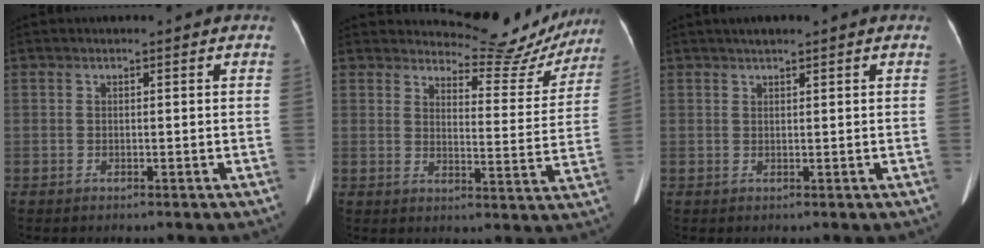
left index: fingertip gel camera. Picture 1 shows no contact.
{"total": 12.3, "force": [12.0, 2.8, 0.9], "torque": [0.007, -0.037, 0.132]}
{"total": 2.4, "force": [1.9, 0.3, 1.4], "torque": [-0.023, 0.015, 0.031]}